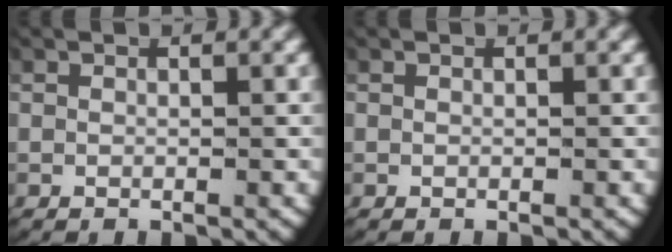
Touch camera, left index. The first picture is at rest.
{"total": 0.0}